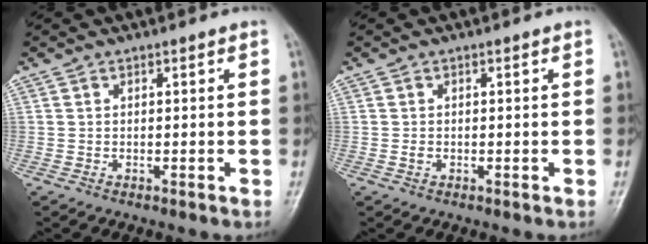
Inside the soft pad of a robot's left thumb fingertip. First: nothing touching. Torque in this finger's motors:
{"motor_torque": [-0.55, 0.39, 0.03, -0.01, -0.02]}